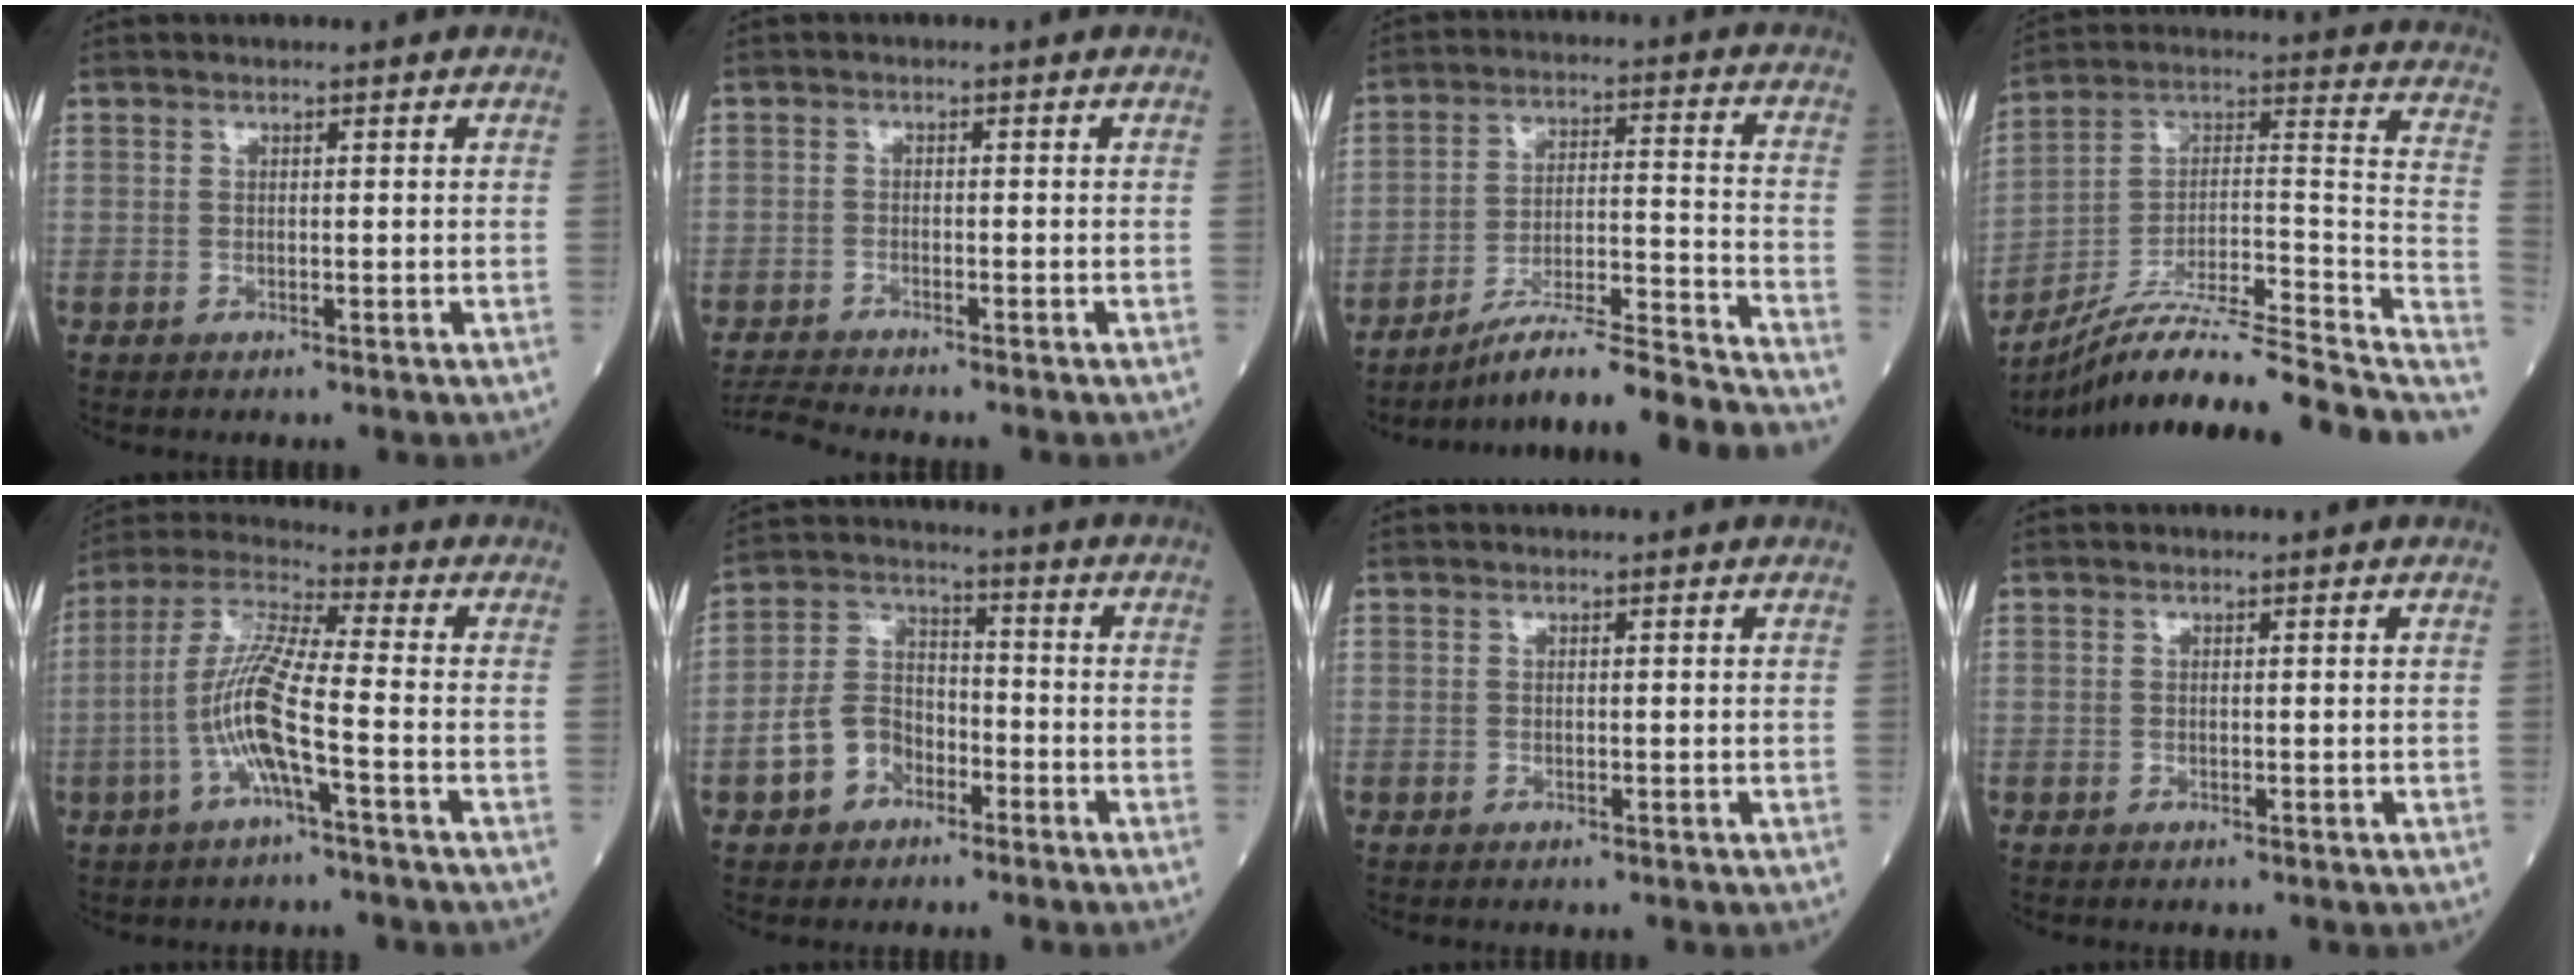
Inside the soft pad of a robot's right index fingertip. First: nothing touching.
{"total": 3.2, "force": [-3.1, -0.7, 0.0], "torque": [-0.003, -0.019, -0.060]}
{"total": 18.2, "force": [-17.0, -1.6, 6.4], "torque": [-0.086, 0.006, -0.263]}
{"total": 23.1, "force": [-19.2, 0.8, 12.8], "torque": [-0.158, 0.025, -0.310]}
{"total": 10.1, "force": [-3.1, 0.5, 9.6], "torque": [-0.205, 0.010, -0.067]}
{"total": 7.7, "force": [-3.7, 5.6, 3.8], "torque": [-0.089, 0.024, -0.069]}
{"total": 0.0}
{"total": 0.0}